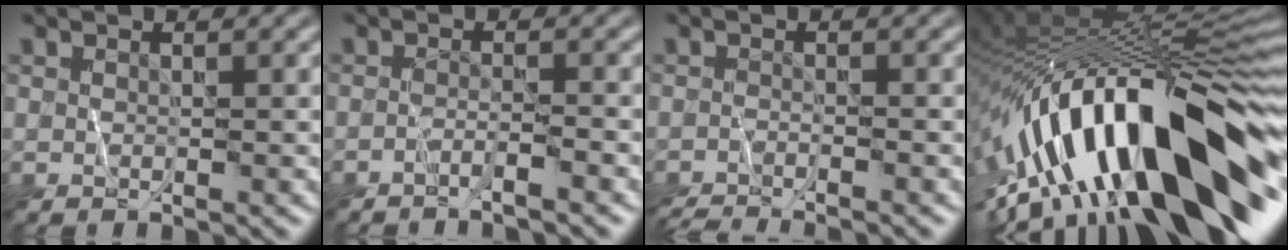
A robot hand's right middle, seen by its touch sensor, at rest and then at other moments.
{"total": 1.5, "force": [-1.3, -0.2, 0.8], "torque": [-0.008, 0.002, -0.031]}
{"total": 3.2, "force": [-3.1, 0.0, 0.7], "torque": [-0.013, -0.016, -0.059]}
{"total": 17.1, "force": [-4.9, 6.8, 14.9], "torque": [-0.247, 0.045, -0.096]}